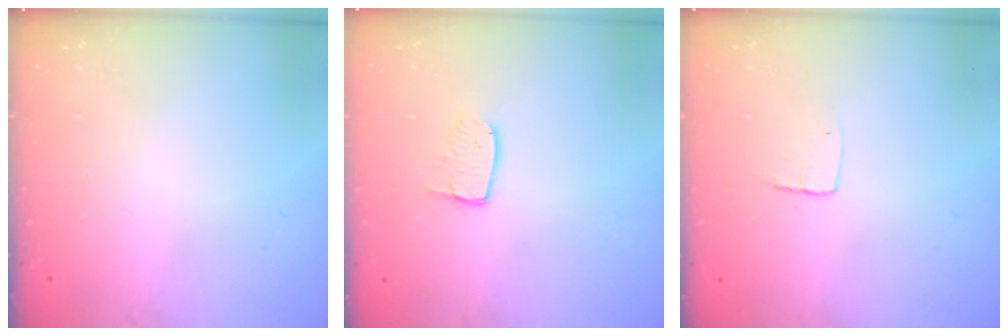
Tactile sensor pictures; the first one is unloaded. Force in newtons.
{"total": 4.2, "press": 4.2, "slide": 0.3}
{"total": 3.9, "press": 3.8, "slide": 0.3}